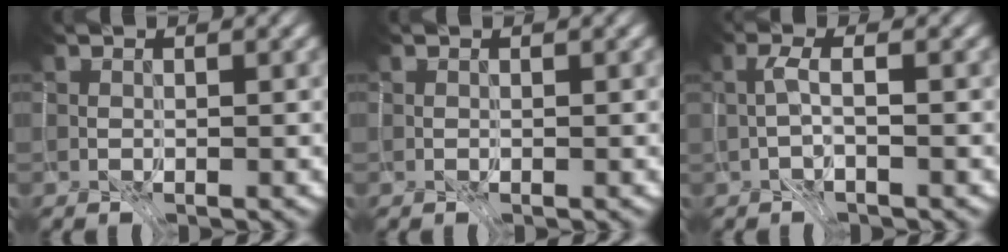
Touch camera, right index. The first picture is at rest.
{"total": 0.0}
{"total": 4.0, "force": [-2.8, -2.7, -0.5], "torque": [0.018, -0.020, -0.033]}